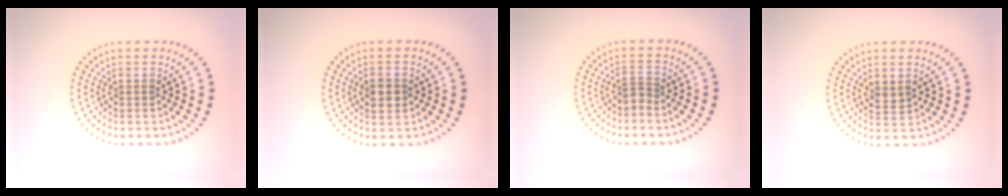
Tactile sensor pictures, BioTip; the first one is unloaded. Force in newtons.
{"total": 2.8, "press": 2.8, "slide": 0.1}
{"total": 1.0, "press": 0.6, "slide": 0.8}
{"total": 1.3, "press": 1.2, "slide": 0.3}